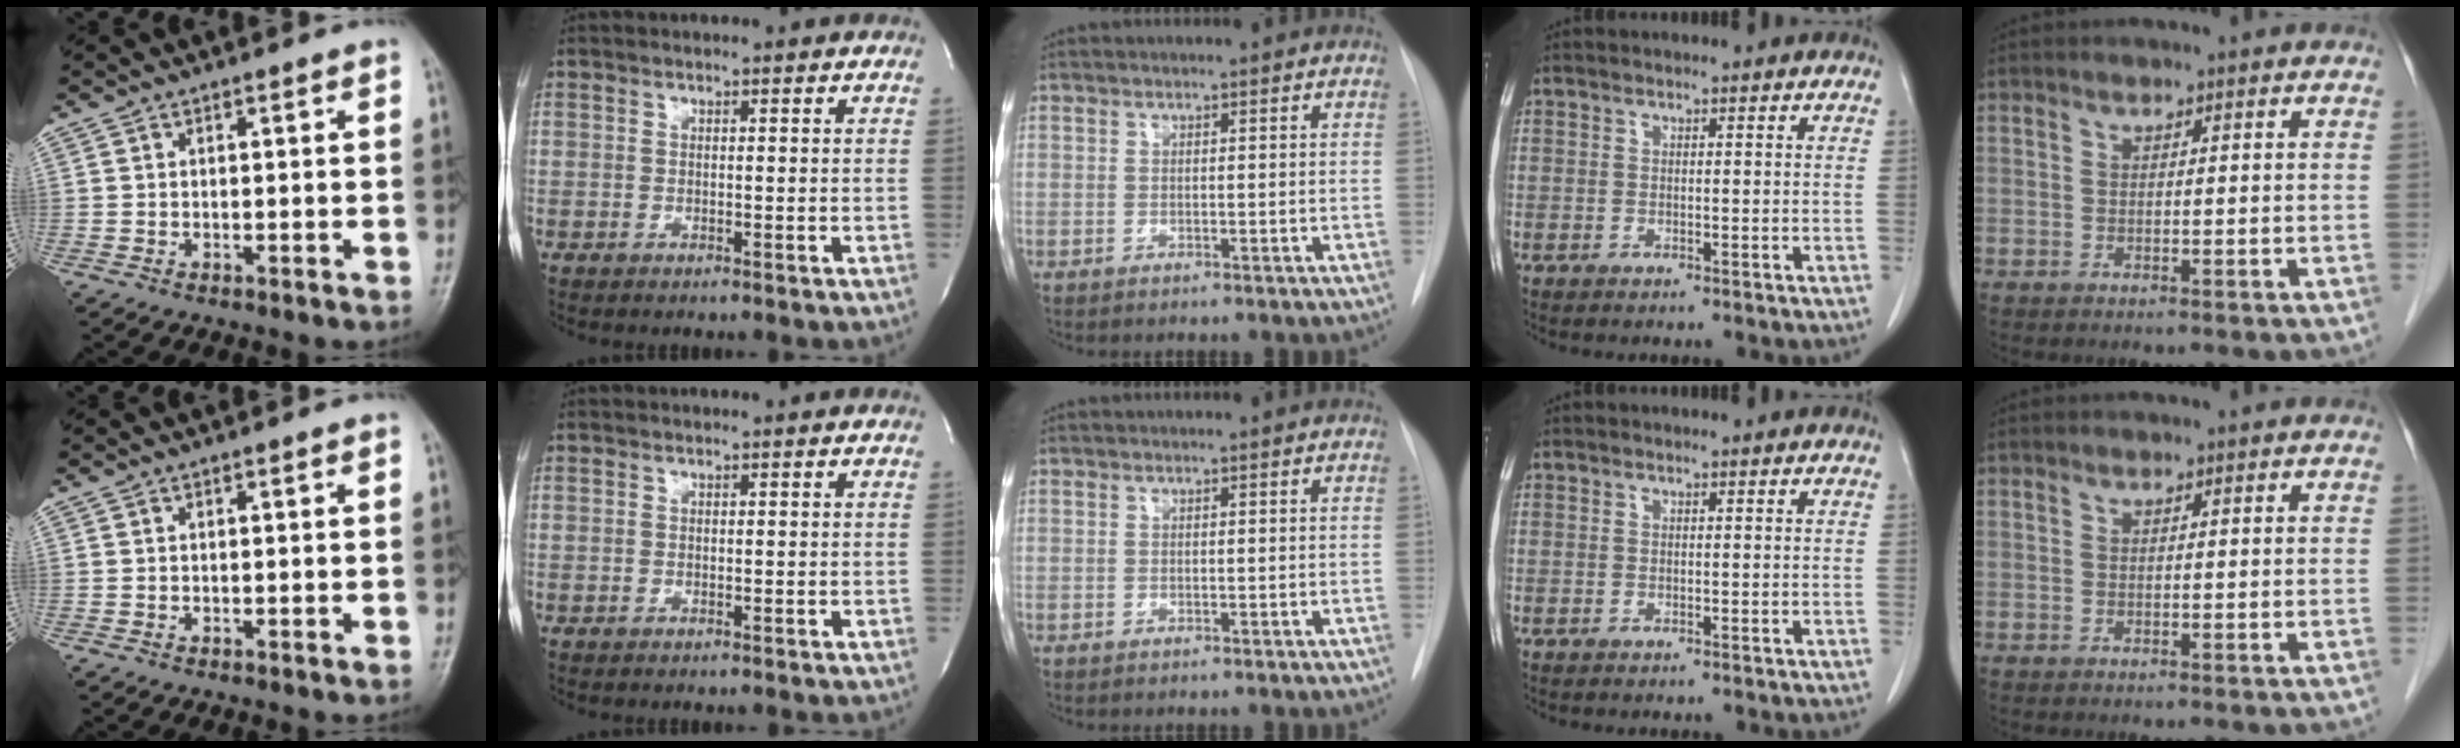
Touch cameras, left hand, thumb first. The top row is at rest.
{}